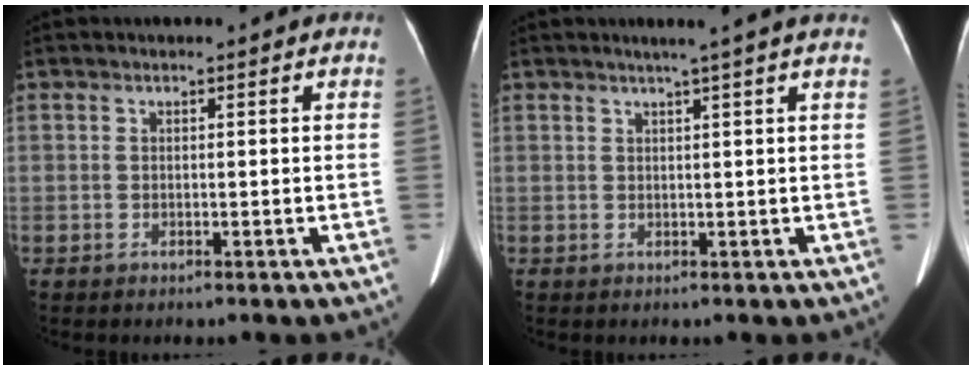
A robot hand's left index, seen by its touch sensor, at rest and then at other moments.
{"total": 3.7, "force": [2.8, -1.1, 2.1], "torque": [-0.028, 0.008, 0.038]}